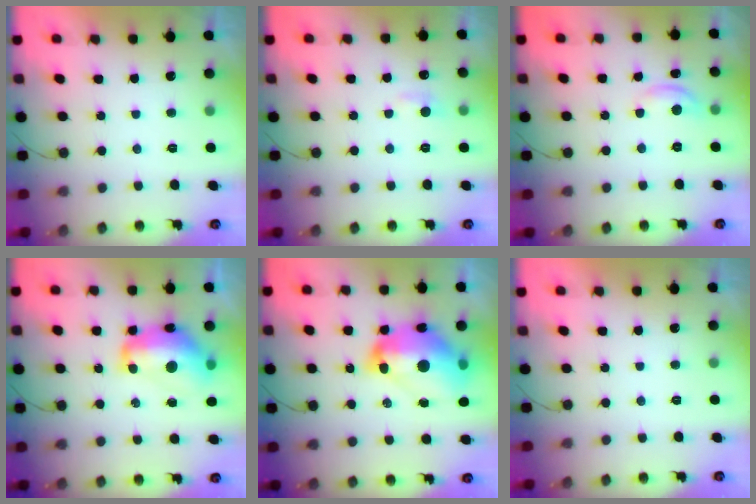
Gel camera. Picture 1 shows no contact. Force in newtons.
{"total": 5.3, "press": 5.2, "slide": 0.6}
{"total": 5.5, "press": 5.5, "slide": 0.2}
{"total": 15.2, "press": 15.2, "slide": 1.4}
{"total": 20.0, "press": 19.9, "slide": 1.4}
{"total": 0.0}